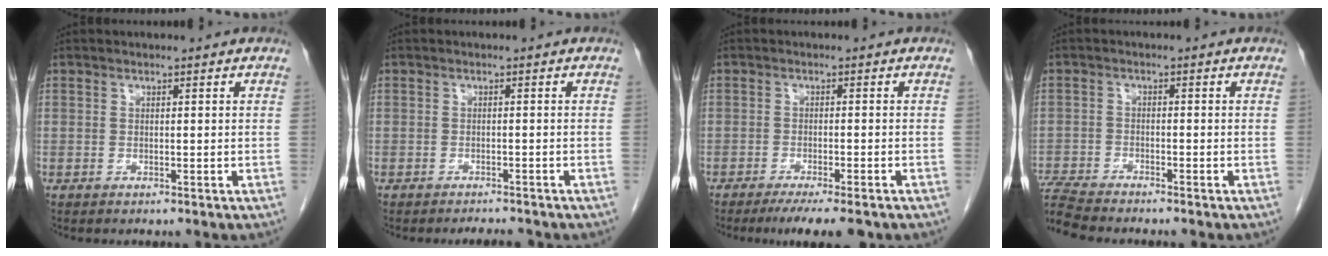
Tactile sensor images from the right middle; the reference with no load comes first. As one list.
[{"total": 2.3, "force": [-2.3, 0.3, 0.4], "torque": [-0.007, -0.006, -0.030]}, {"total": 7.7, "force": [-6.1, 0.9, 4.6], "torque": [-0.054, -0.012, -0.090]}, {"total": 7.1, "force": [-6.8, 0.0, 2.1], "torque": [-0.043, -0.016, -0.124]}]